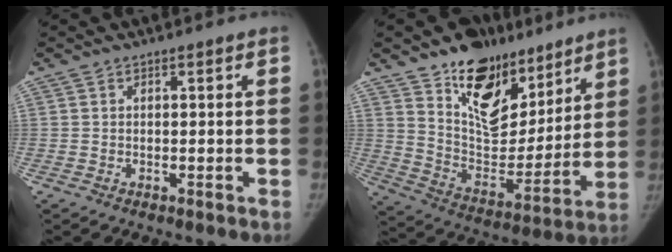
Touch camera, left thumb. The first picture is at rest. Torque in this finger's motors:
{"motor_torque": [0.86, -1.02, 1.47, -1.30, 0.37]}